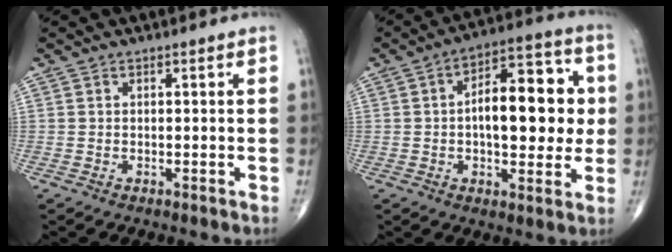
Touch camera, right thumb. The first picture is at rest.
{"total": 16.9, "force": [0.9, 8.2, 14.7], "torque": [-0.177, 0.022, 0.007]}